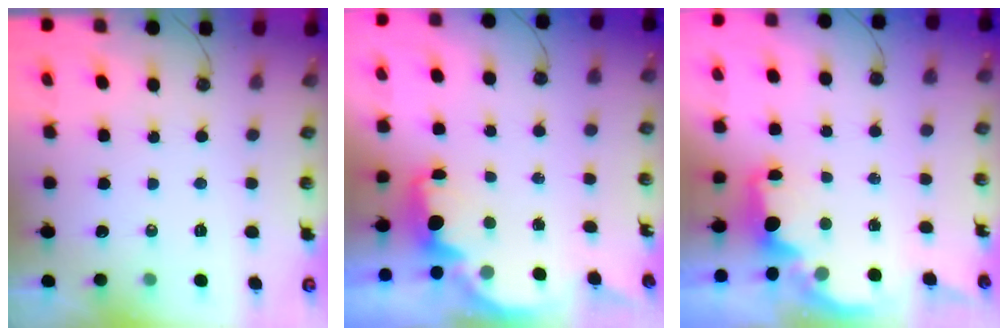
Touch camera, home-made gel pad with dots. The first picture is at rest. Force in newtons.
{"total": 2.4, "press": 2.2, "slide": 0.8}
{"total": 2.0, "press": 1.8, "slide": 0.8}